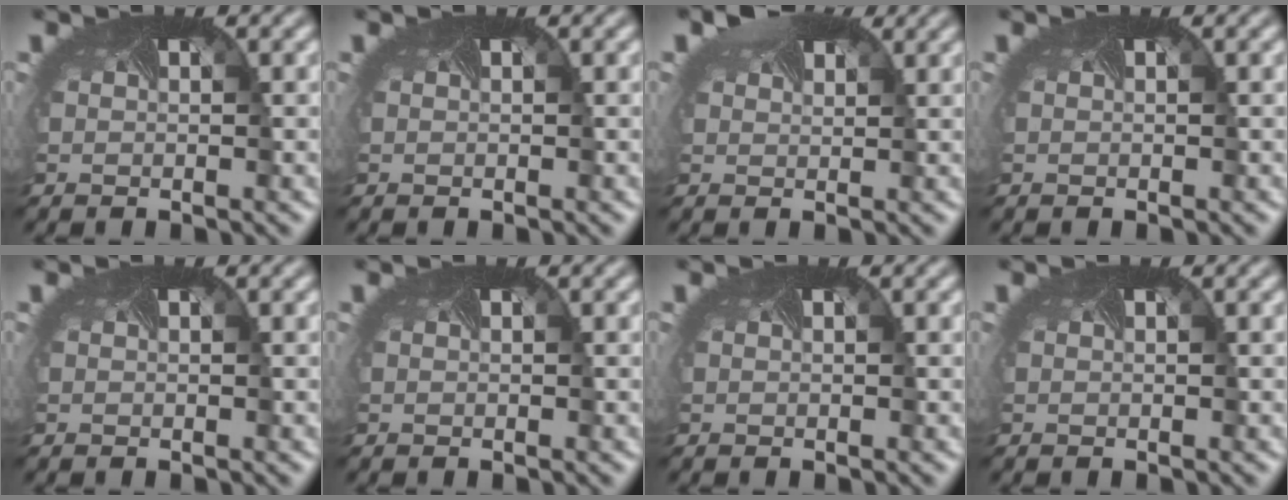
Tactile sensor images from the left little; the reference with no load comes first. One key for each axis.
{"total": 0.0}
{"total": 3.2, "fx": 2.5, "fy": 1.4, "fz": 1.4, "tx": -0.027, "ty": 0.008, "tz": 0.038}
{"total": 0.0}
{"total": 0.0}
{"total": 0.0}
{"total": 0.0}
{"total": 0.0}